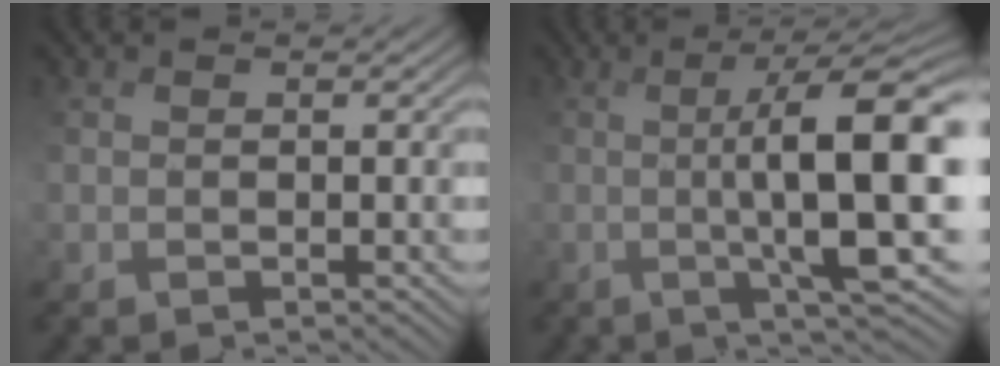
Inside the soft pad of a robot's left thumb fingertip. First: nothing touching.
{"total": 12.2, "force": [0.1, 1.5, 12.1], "torque": [-0.172, 0.008, 0.019]}